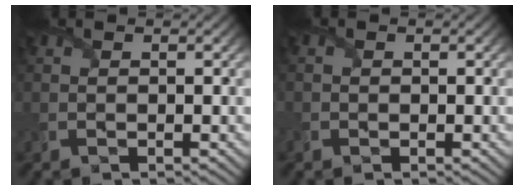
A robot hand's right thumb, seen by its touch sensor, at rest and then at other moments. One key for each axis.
{"total": 0.7, "fx": -0.6, "fy": 0.4, "fz": 0.1, "tx": -0.003, "ty": -0.005, "tz": -0.011}